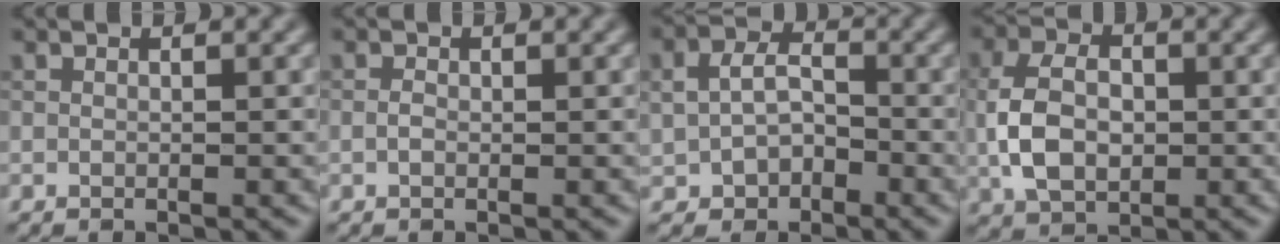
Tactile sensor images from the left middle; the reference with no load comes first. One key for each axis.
{"total": 0.6, "fx": -0.1, "fy": 0.5, "fz": 0.4, "tx": -0.012, "ty": 0.003, "tz": -0.004}
{"total": 3.7, "fx": -0.7, "fy": 2.9, "fz": 2.3, "tx": -0.042, "ty": 0.002, "tz": -0.012}
{"total": 5.4, "fx": -0.4, "fy": 3.7, "fz": 3.9, "tx": -0.081, "ty": 0.003, "tz": -0.010}